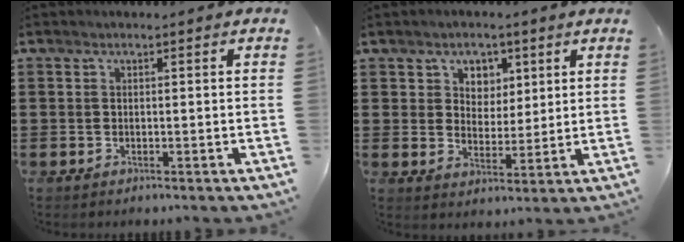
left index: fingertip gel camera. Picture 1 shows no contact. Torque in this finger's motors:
{"motor_torque": [0.92, -0.38, 0.20, 0.05]}